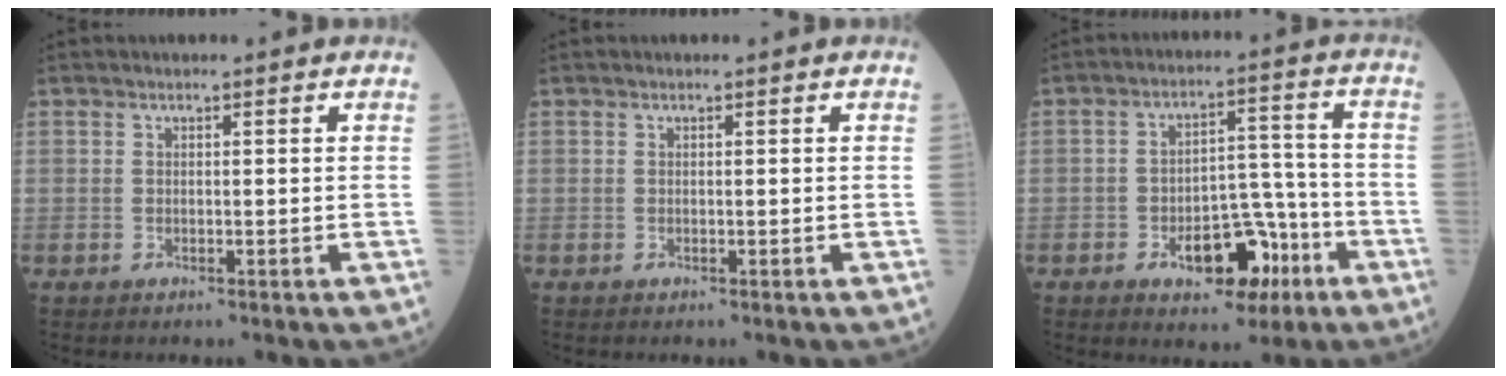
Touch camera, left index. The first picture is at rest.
{"total": 0.0}
{"total": 9.9, "force": [-5.0, 5.2, 6.8], "torque": [-0.100, 0.025, -0.069]}